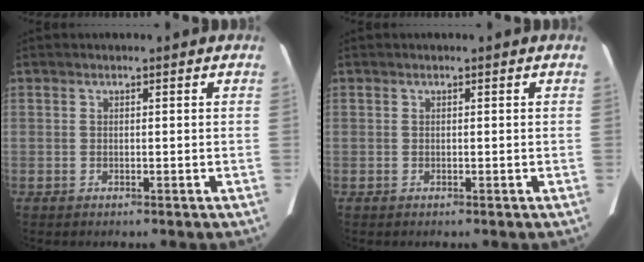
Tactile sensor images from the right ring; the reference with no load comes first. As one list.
[{"total": 0.0}]